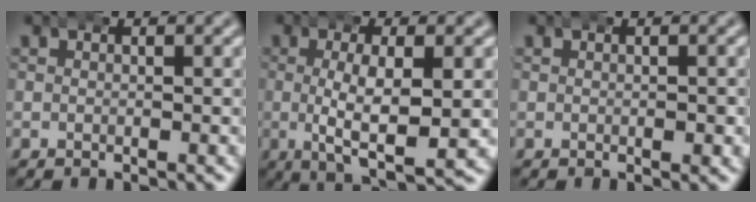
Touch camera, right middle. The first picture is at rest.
{"total": 7.1, "force": [-0.7, 2.4, 6.7], "torque": [-0.114, -0.019, -0.001]}
{"total": 0.8, "force": [0.0, 0.4, 0.7], "torque": [-0.011, 0.000, -0.002]}